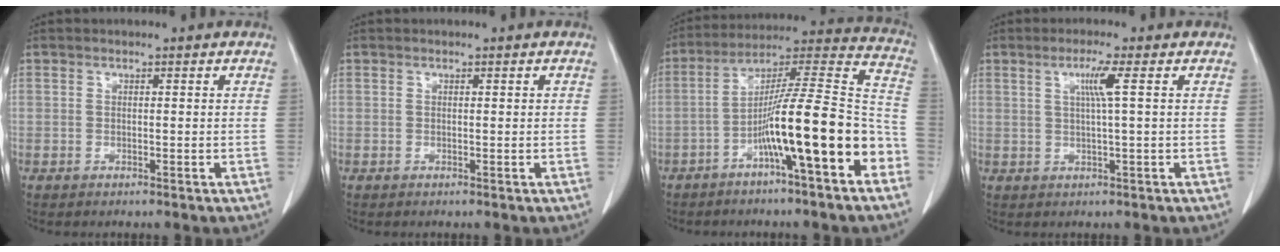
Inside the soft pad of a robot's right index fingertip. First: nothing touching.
{"total": 0.0}
{"total": 17.7, "force": [-7.1, 1.0, 16.2], "torque": [-0.252, 0.019, -0.118]}
{"total": 3.6, "force": [1.1, -0.7, 3.4], "torque": [-0.067, 0.000, 0.020]}